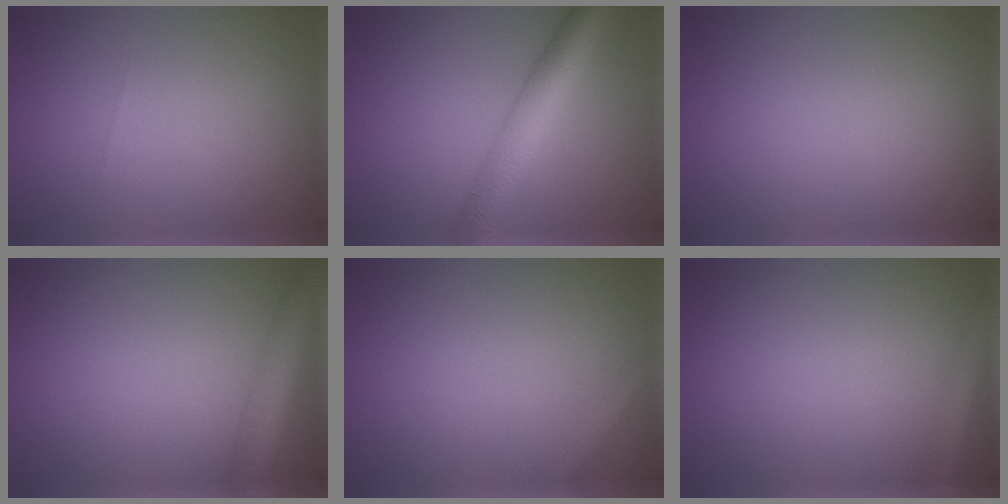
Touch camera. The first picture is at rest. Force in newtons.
{"total": 6.8, "press": 6.8, "slide": 0.1}
{"total": 0.0}
{"total": 5.1, "press": 5.1, "slide": 0.2}
{"total": 1.6, "press": 1.6, "slide": 0.1}
{"total": 2.9, "press": 2.9, "slide": 0.1}